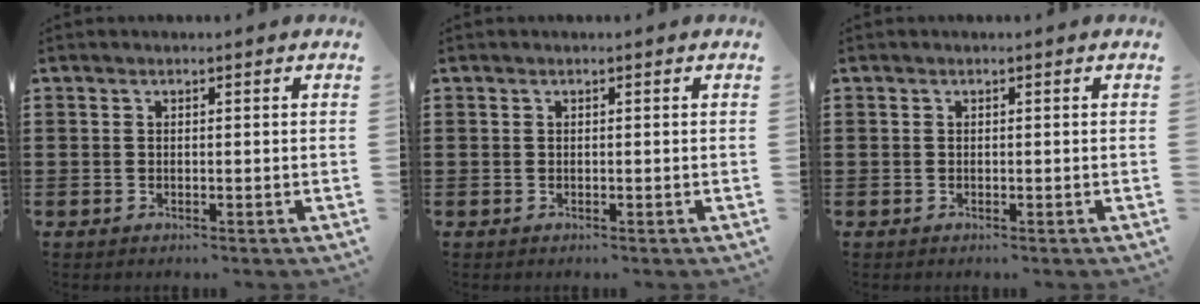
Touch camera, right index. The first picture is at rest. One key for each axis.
{"total": 0.0}
{"total": 0.0}